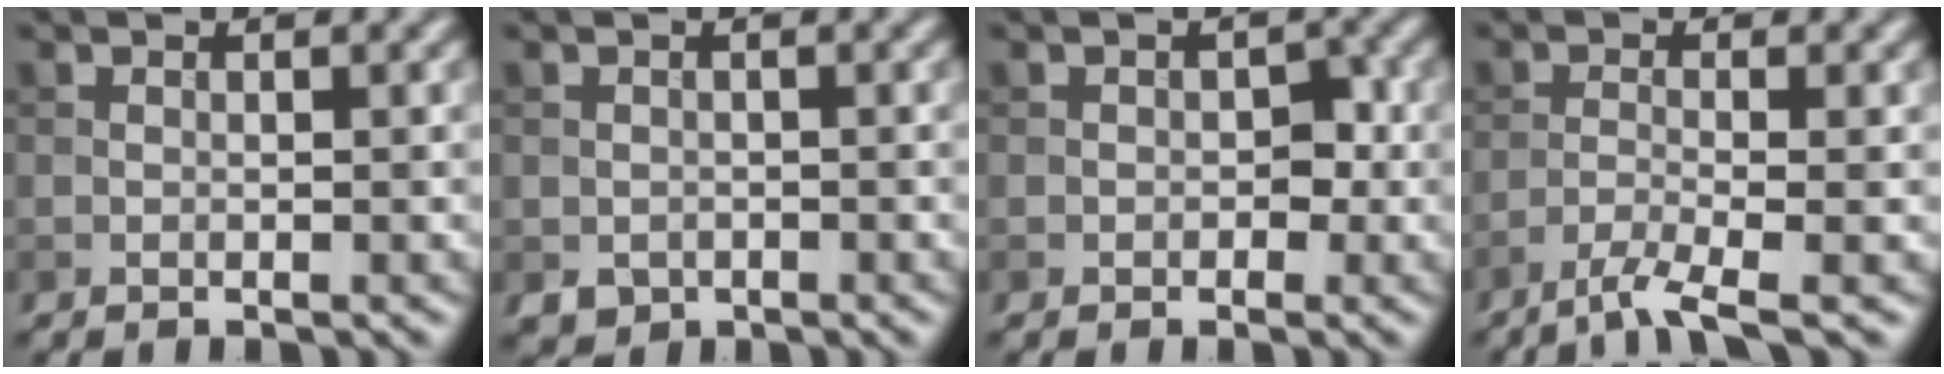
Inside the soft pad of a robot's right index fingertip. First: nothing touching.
{"total": 1.4, "force": [-0.6, 1.3, 0.4], "torque": [-0.006, -0.007, -0.011]}
{"total": 1.5, "force": [-0.3, 1.2, 0.8], "torque": [-0.004, 0.002, -0.005]}
{"total": 3.4, "force": [-2.3, 0.3, 2.4], "torque": [-0.043, 0.000, -0.059]}